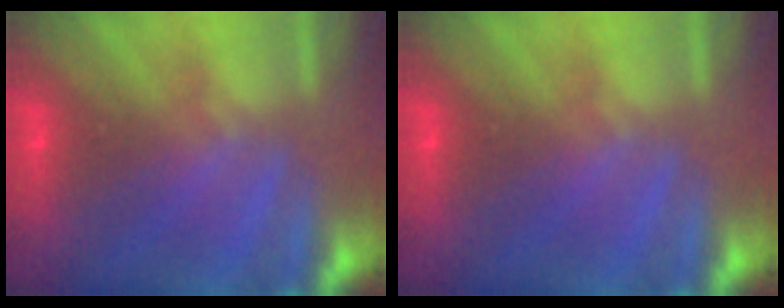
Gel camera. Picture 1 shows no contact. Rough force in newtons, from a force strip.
{"total": 0.0}